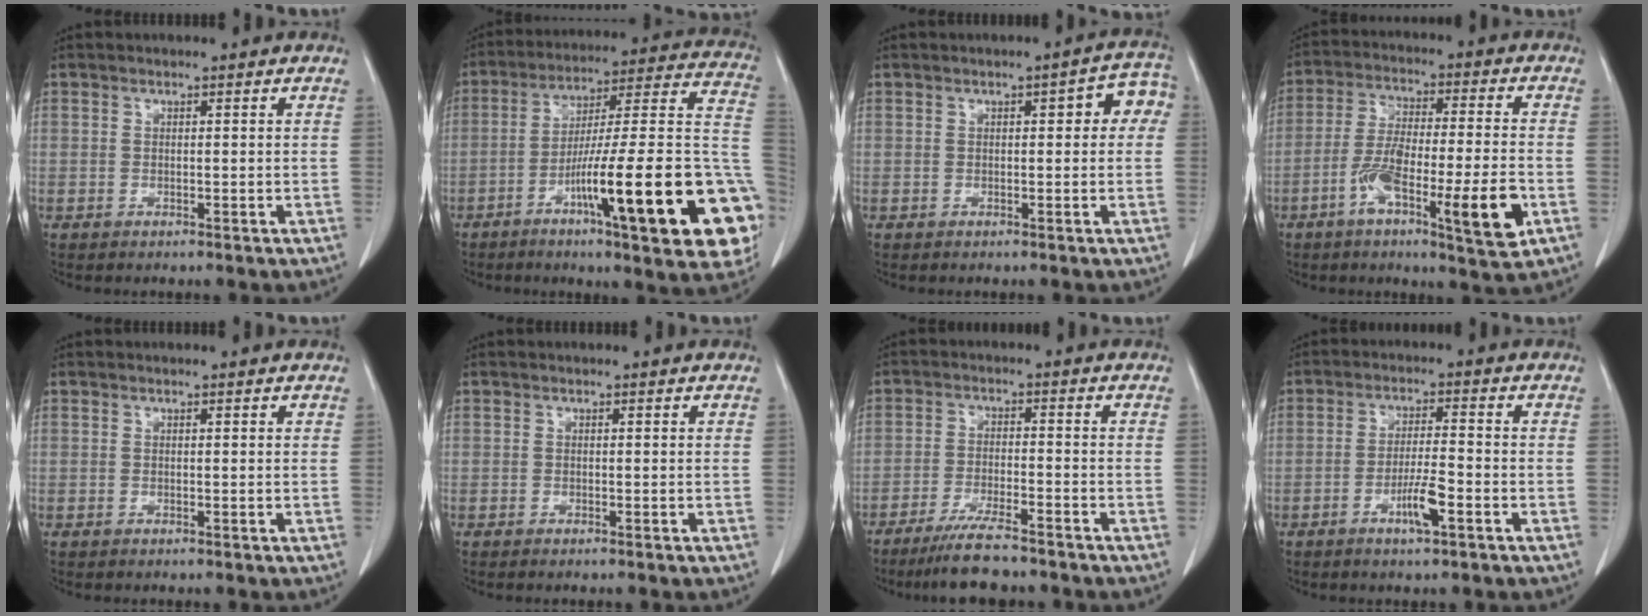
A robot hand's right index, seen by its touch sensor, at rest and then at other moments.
{"total": 27.9, "force": [-9.5, 2.5, 26.1], "torque": [-0.277, 0.002, -0.145]}
{"total": 4.9, "force": [1.0, 1.8, 4.5], "torque": [-0.041, 0.025, 0.005]}
{"total": 13.9, "force": [-5.4, 1.6, 12.7], "torque": [-0.221, -0.005, -0.089]}
{"total": 0.0}
{"total": 0.0}
{"total": 8.1, "force": [-6.8, 0.6, 4.3], "torque": [-0.075, -0.021, -0.114]}
{"total": 5.2, "force": [-2.4, 0.4, 4.6], "torque": [-0.086, -0.004, -0.045]}